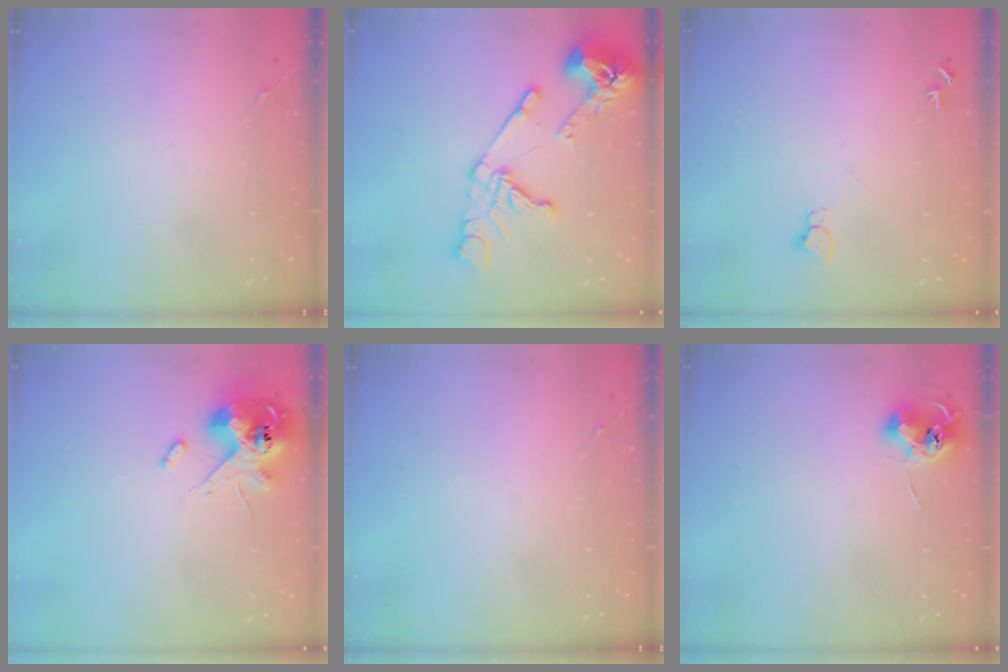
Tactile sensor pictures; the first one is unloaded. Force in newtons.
{"total": 17.0, "press": 16.9, "slide": 1.9}
{"total": 4.4, "press": 4.4, "slide": 0.4}
{"total": 12.8, "press": 12.6, "slide": 2.2}
{"total": 0.0}
{"total": 7.8, "press": 7.8, "slide": 0.8}